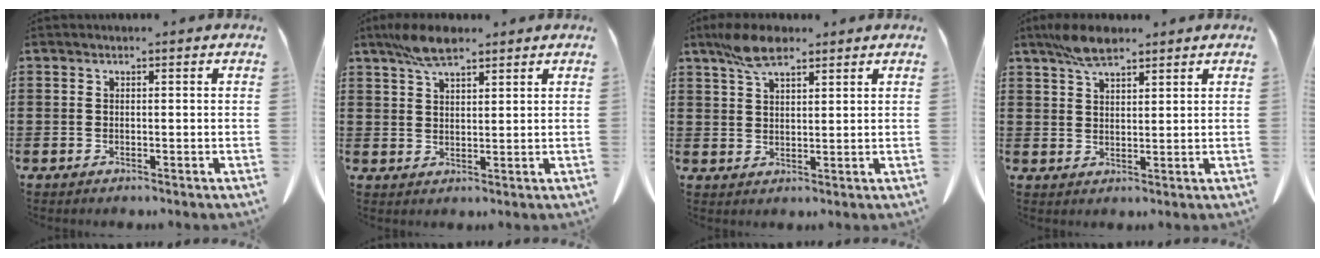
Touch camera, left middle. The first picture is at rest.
{"total": 6.2, "force": [4.4, 1.9, 3.9], "torque": [-0.087, 0.002, 0.081]}
{"total": 6.6, "force": [4.6, 2.2, 4.2], "torque": [-0.094, 0.001, 0.085]}
{"total": 5.8, "force": [4.2, 1.8, 3.5], "torque": [-0.078, -0.001, 0.079]}